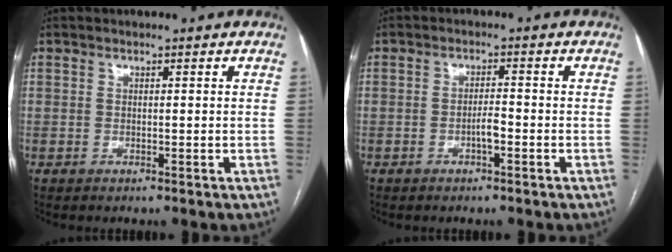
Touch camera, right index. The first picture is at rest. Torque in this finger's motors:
{"motor_torque": [0.06, -0.07, 0.35, 0.06]}